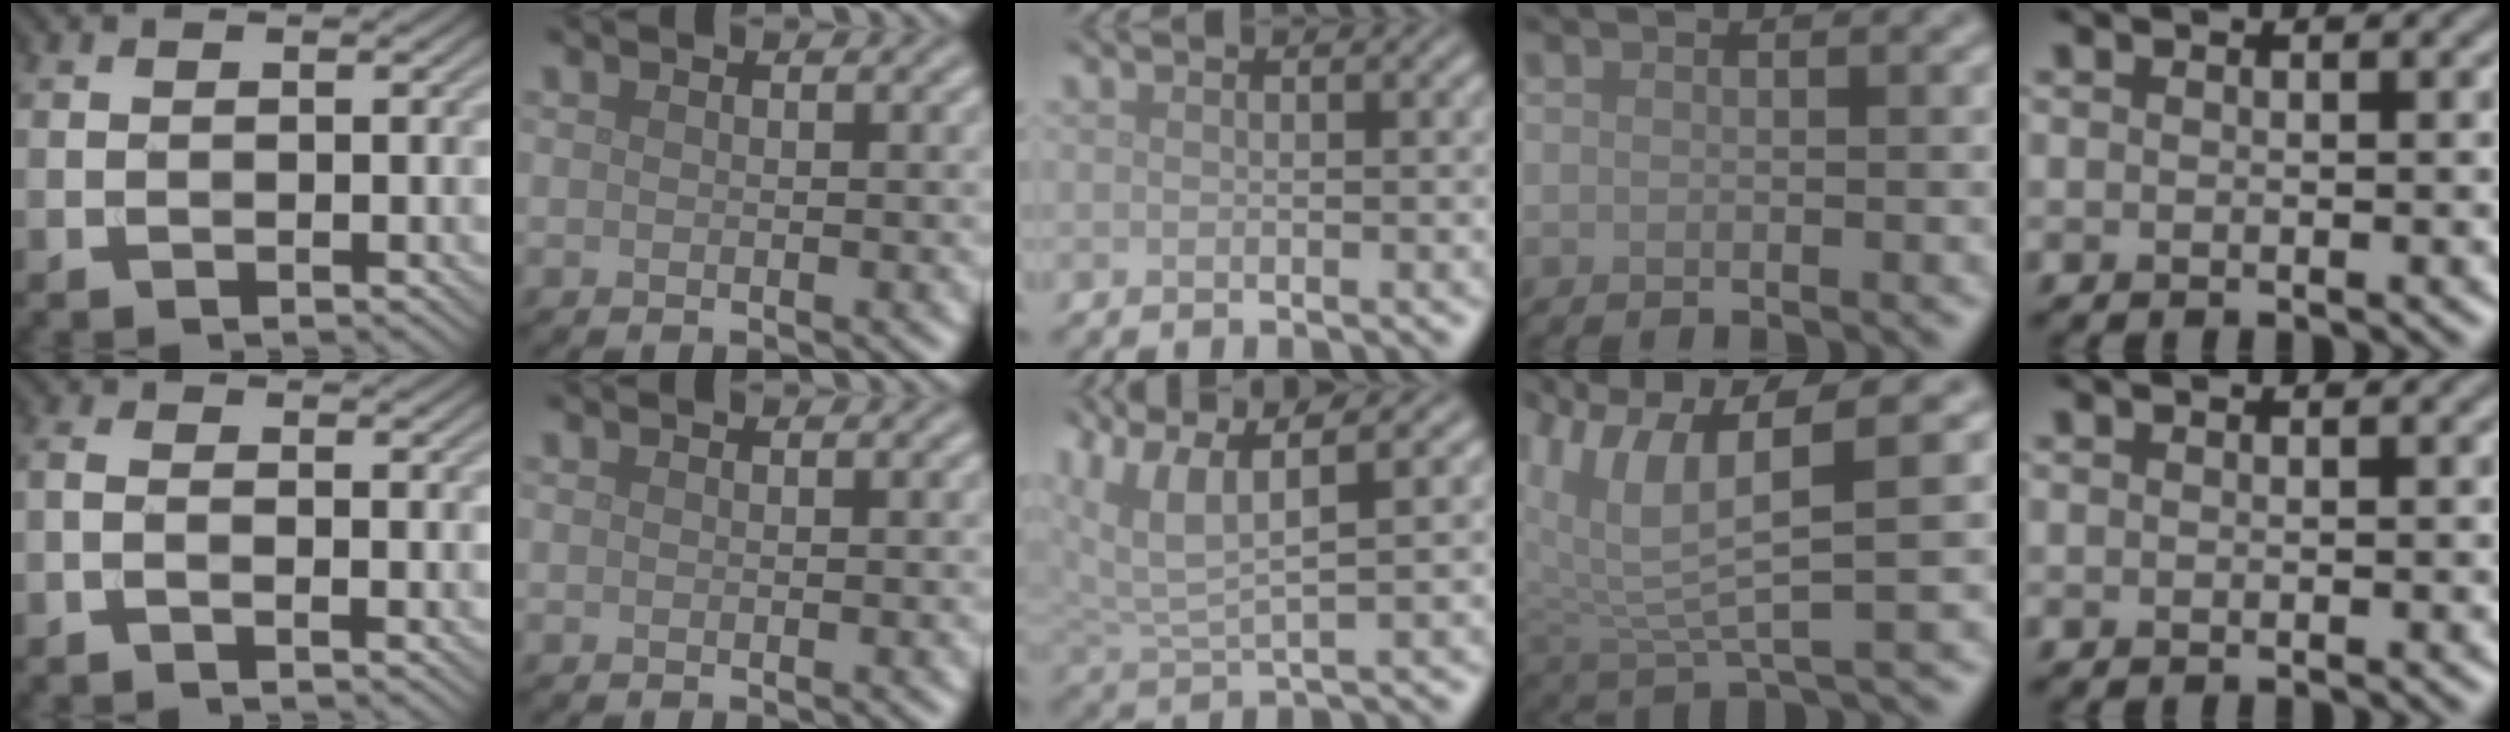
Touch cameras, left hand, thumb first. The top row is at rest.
{"thumb": {"total": 1.5, "force": [-0.9, 0.3, 1.2], "torque": [-0.030, 0.002, -0.024]}, "middle": {"total": 6.7, "force": [4.0, 2.2, 5.0], "torque": [-0.120, 0.010, 0.081]}, "ring": {"total": 7.9, "force": [3.0, 2.5, 6.8], "torque": [-0.144, 0.004, 0.057]}}